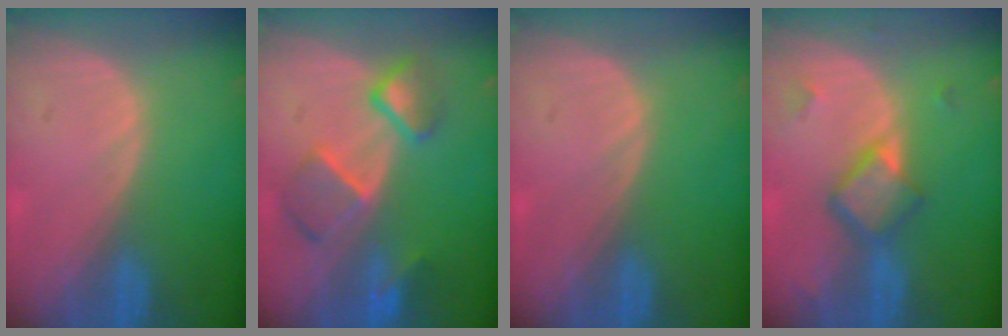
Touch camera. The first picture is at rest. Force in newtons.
{"total": 7.4, "press": 6.8, "slide": 2.8}
{"total": 0.0}
{"total": 5.8, "press": 5.0, "slide": 3.0}